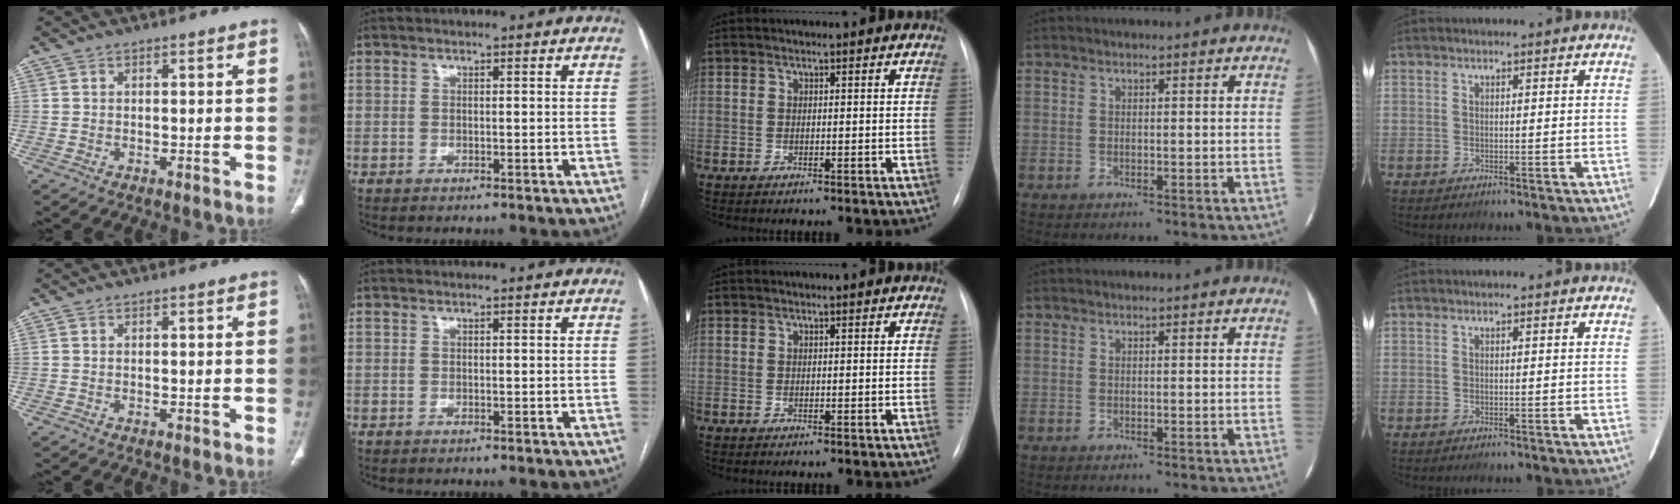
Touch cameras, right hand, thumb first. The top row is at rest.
{}